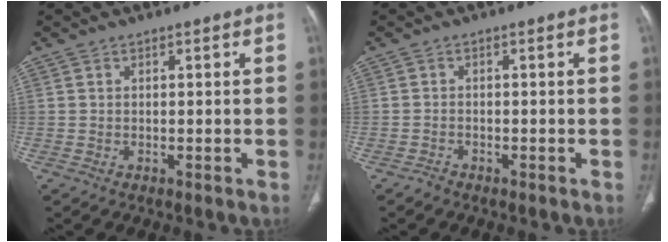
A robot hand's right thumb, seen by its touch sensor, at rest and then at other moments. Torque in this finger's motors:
{"motor_torque": [0.13, -0.02, -0.29, 0.08, -0.02]}